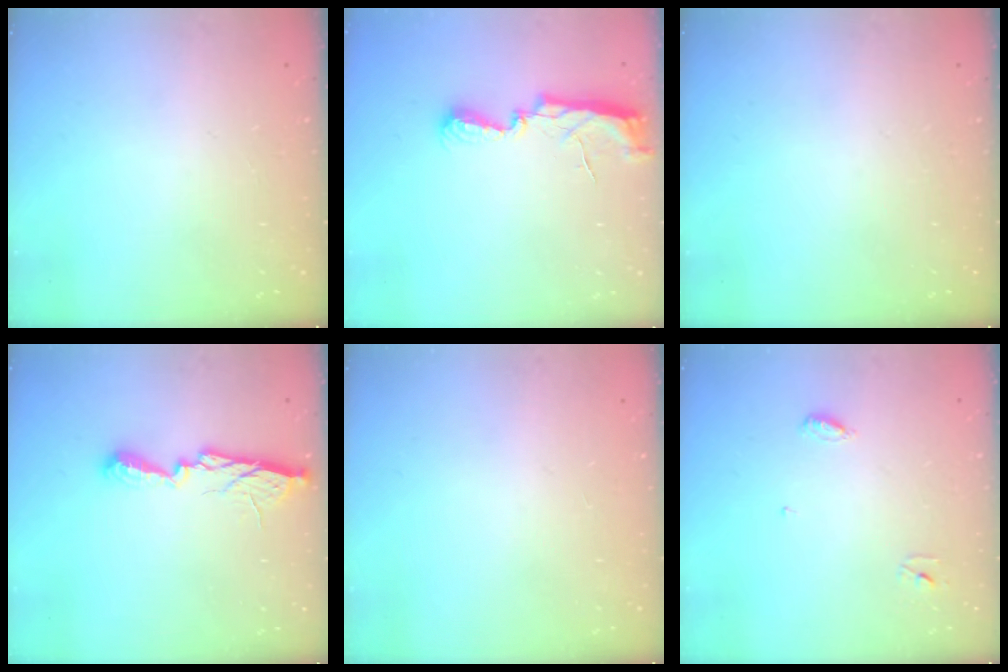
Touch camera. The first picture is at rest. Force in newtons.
{"total": 7.3, "press": 7.3, "slide": 0.5}
{"total": 0.0}
{"total": 9.9, "press": 9.9, "slide": 0.3}
{"total": 1.1, "press": 0.9, "slide": 0.6}
{"total": 3.4, "press": 3.4, "slide": 0.3}